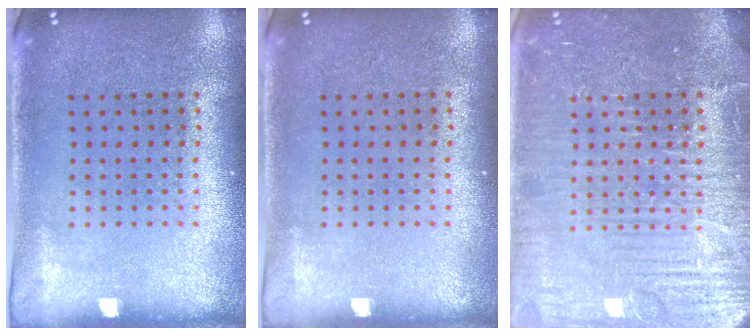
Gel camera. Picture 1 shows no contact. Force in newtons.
{"total": 0.0}
{"total": 7.0, "press": 6.9, "slide": 0.9}